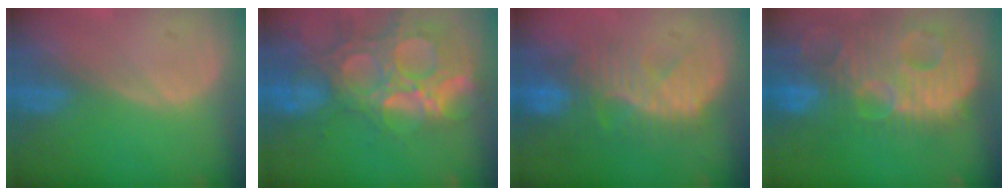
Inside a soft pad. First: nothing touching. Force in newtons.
{"total": 14.8, "press": 12.3, "slide": 8.2}
{"total": 10.1, "press": 8.9, "slide": 4.7}
{"total": 14.2, "press": 12.3, "slide": 7.2}